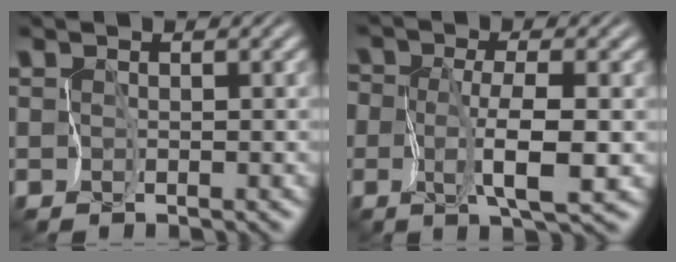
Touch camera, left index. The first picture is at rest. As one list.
[{"total": 4.4, "force": [-0.4, 1.3, 4.2], "torque": [-0.082, -0.001, -0.016]}]